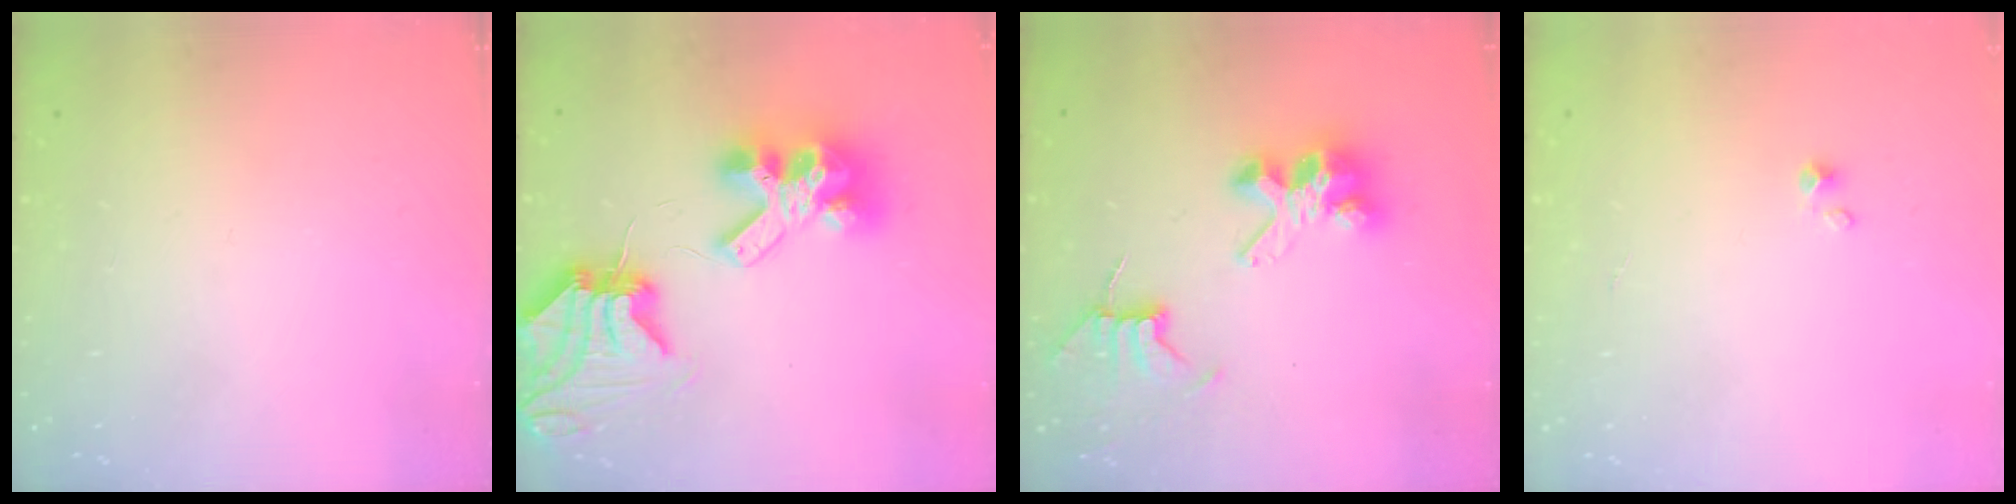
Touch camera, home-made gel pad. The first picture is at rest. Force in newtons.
{"total": 14.5, "press": 14.4, "slide": 1.7}
{"total": 8.7, "press": 8.6, "slide": 0.7}
{"total": 0.7, "press": 0.7, "slide": 0.1}